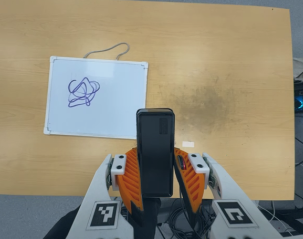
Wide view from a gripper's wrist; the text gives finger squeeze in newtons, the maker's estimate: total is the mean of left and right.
{"total": 3.9, "left": 2.6, "right": 5.2}